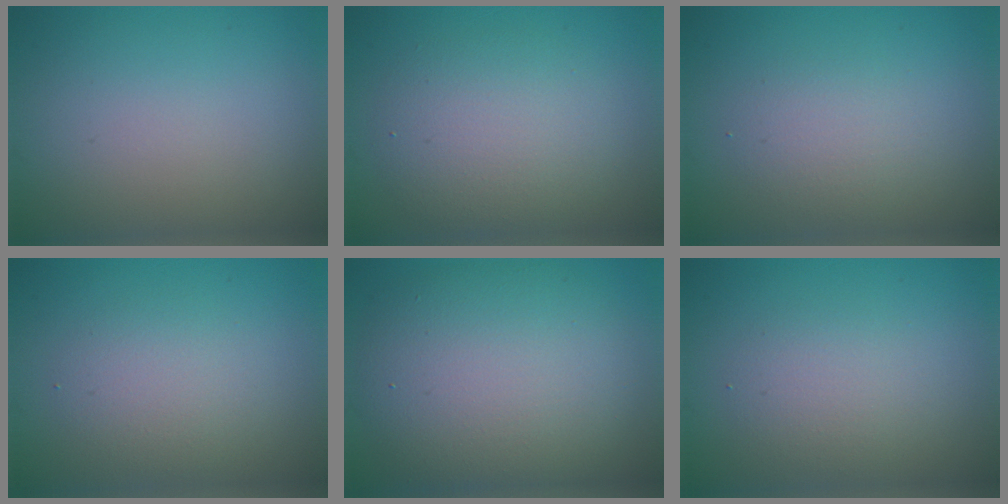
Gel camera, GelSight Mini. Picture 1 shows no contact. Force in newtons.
{"total": 4.7, "press": 4.7, "slide": 0.2}
{"total": 2.2, "press": 2.2, "slide": 0.1}
{"total": 2.8, "press": 2.8, "slide": 0.1}
{"total": 9.5, "press": 9.5, "slide": 0.6}
{"total": 2.4, "press": 2.4, "slide": 0.1}